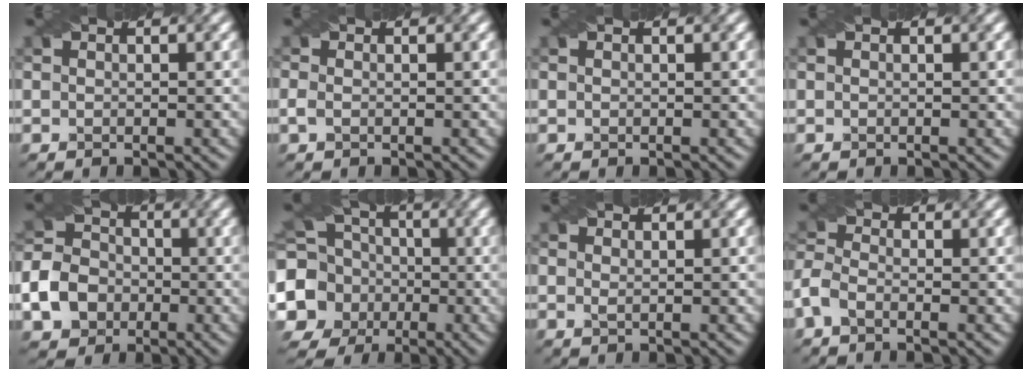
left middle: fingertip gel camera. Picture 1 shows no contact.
{"total": 0.8, "force": [-0.5, 0.3, 0.4], "torque": [-0.012, -0.002, -0.009]}
{"total": 0.0}
{"total": 0.0}
{"total": 5.6, "force": [-2.2, 4.7, 2.3], "torque": [-0.047, 0.003, -0.049]}
{"total": 11.3, "force": [-2.0, 10.3, 4.2], "torque": [-0.105, -0.009, -0.061]}
{"total": 0.6, "force": [0.3, 0.1, 0.5], "torque": [-0.013, -0.002, 0.005]}
{"total": 2.4, "force": [-1.6, 1.2, 1.4], "torque": [-0.034, 0.003, -0.042]}